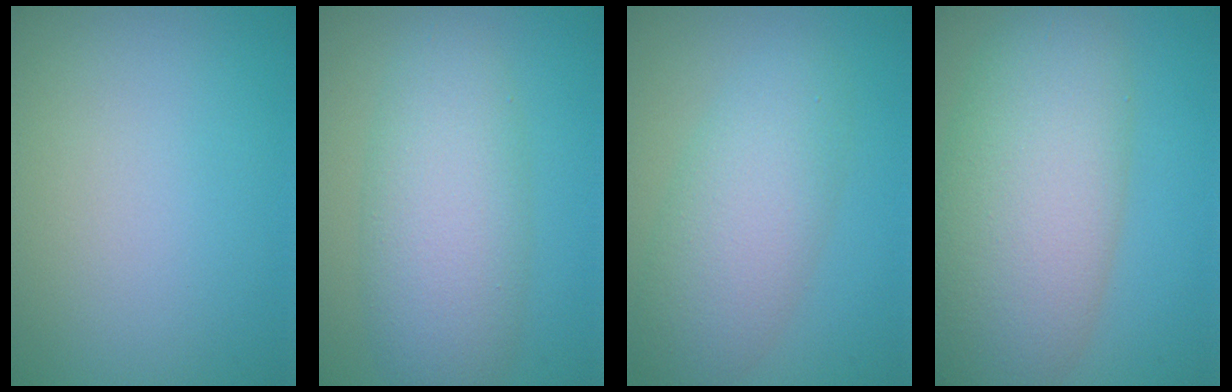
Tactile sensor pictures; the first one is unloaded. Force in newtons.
{"total": 6.4, "press": 6.4, "slide": 0.2}
{"total": 5.7, "press": 5.7, "slide": 0.2}
{"total": 10.4, "press": 10.4, "slide": 0.7}